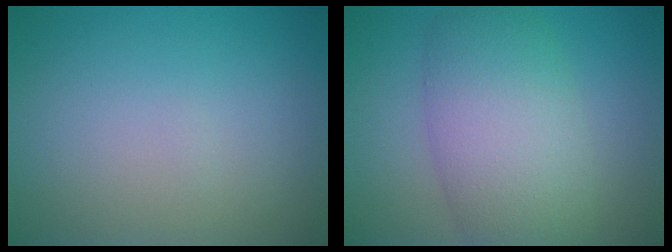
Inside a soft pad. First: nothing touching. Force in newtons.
{"total": 7.8, "press": 7.8, "slide": 0.3}